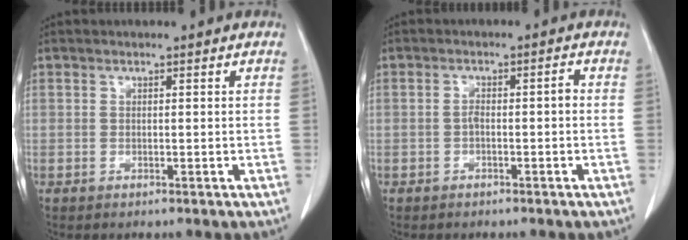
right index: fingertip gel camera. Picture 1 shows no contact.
{"total": 2.2, "force": [-0.6, 0.6, 2.1], "torque": [-0.036, 0.005, -0.008]}